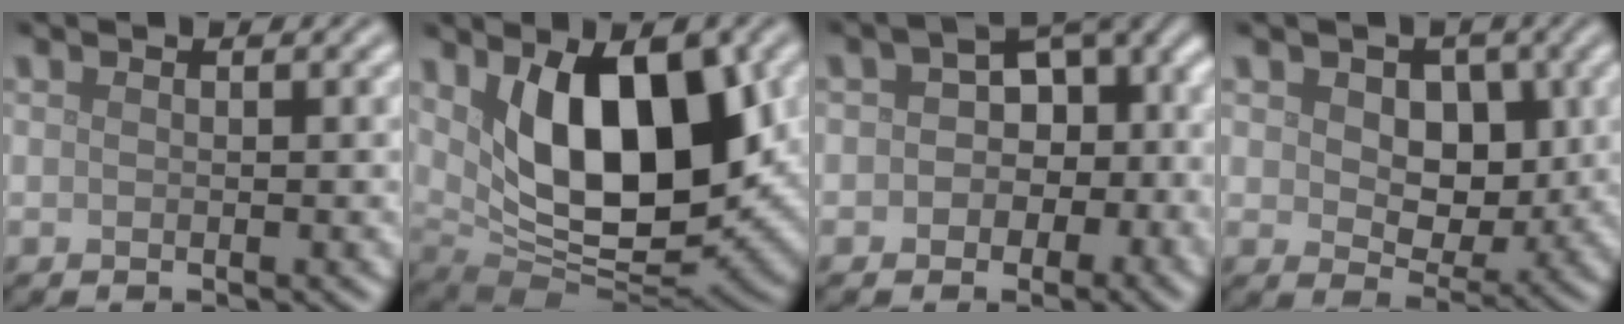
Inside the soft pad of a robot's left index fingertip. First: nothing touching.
{"total": 12.1, "force": [2.7, 5.5, 10.4], "torque": [-0.146, -0.014, 0.048]}
{"total": 7.3, "force": [0.1, 5.3, 5.0], "torque": [-0.043, 0.000, -0.006]}
{"total": 4.9, "force": [1.1, 3.5, 3.4], "torque": [-0.057, -0.009, 0.009]}